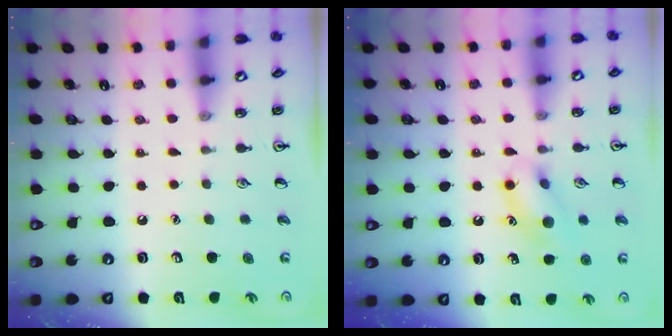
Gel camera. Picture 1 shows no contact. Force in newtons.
{"total": 11.5, "press": 11.4, "slide": 0.7}